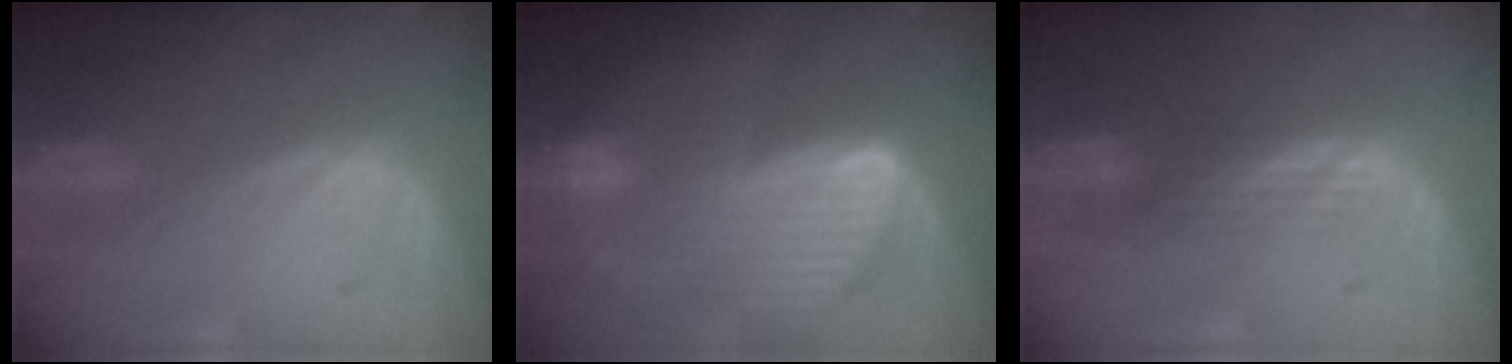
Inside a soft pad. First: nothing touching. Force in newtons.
{"total": 9.7, "press": 8.3, "slide": 5.1}
{"total": 2.9, "press": 2.5, "slide": 1.5}